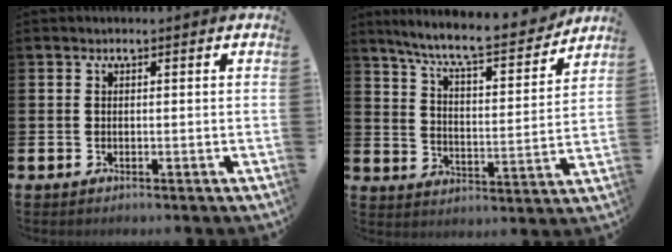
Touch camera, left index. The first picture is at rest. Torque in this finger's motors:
{"motor_torque": [0.92, -1.22, 0.66, 0.21]}